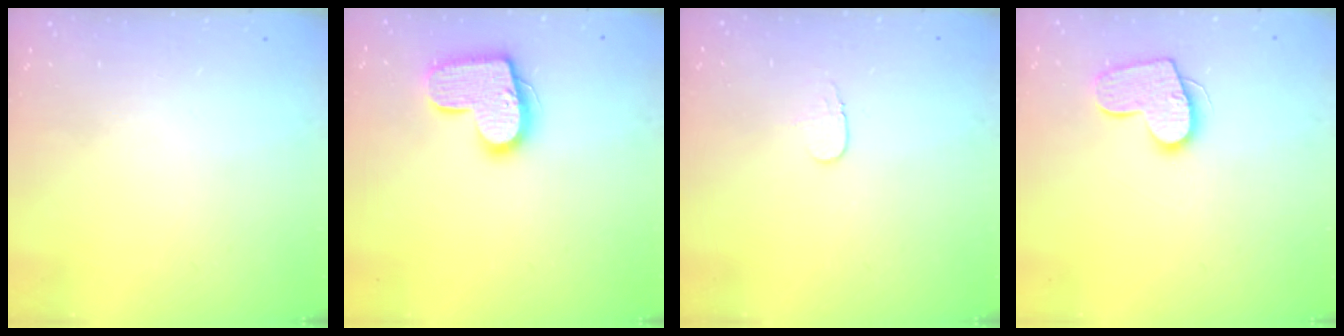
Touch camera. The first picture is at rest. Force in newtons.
{"total": 15.7, "press": 15.6, "slide": 0.9}
{"total": 3.9, "press": 3.9, "slide": 0.4}
{"total": 12.4, "press": 12.4, "slide": 0.7}